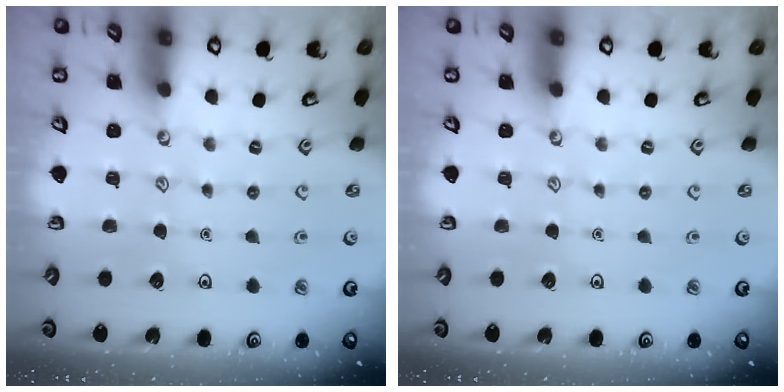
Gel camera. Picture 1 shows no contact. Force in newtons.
{"total": 0.0}